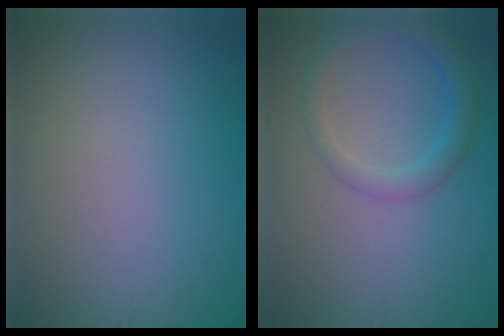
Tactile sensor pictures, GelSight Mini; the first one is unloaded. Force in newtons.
{"total": 2.8, "press": 2.8, "slide": 0.2}